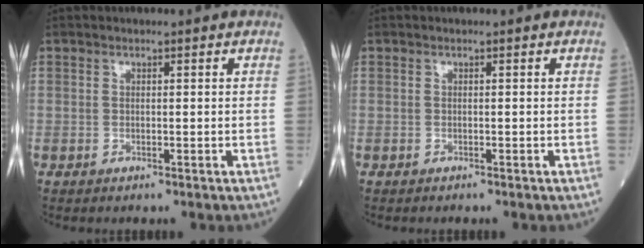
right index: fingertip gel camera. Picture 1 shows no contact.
{"total": 0.0}